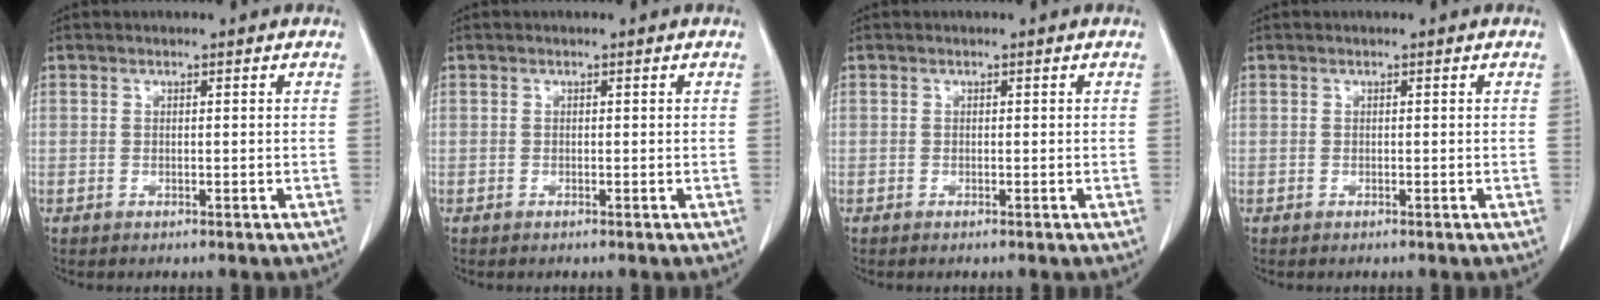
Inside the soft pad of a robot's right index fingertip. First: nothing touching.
{"total": 0.0}
{"total": 0.0}
{"total": 0.0}